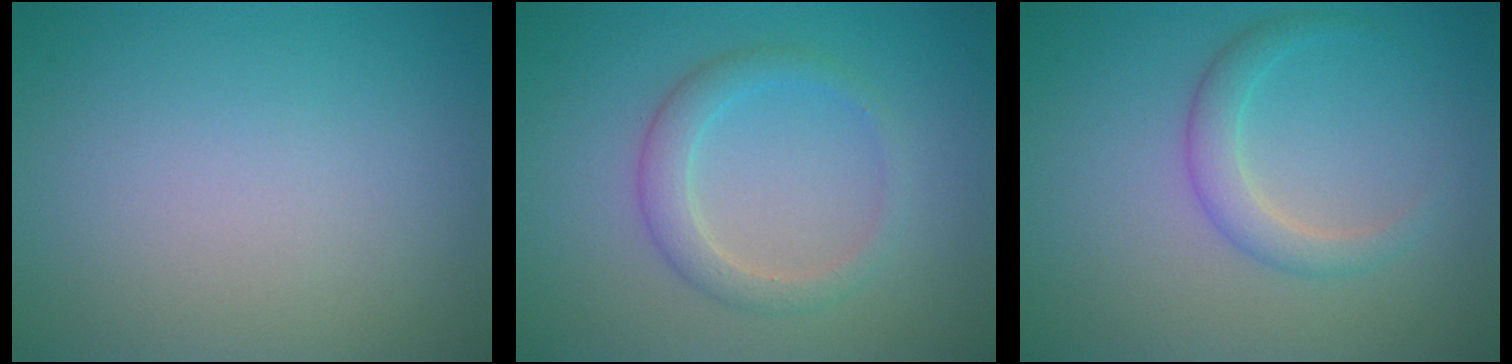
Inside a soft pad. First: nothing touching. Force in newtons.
{"total": 2.6, "press": 2.6, "slide": 0.2}
{"total": 2.2, "press": 2.2, "slide": 0.1}